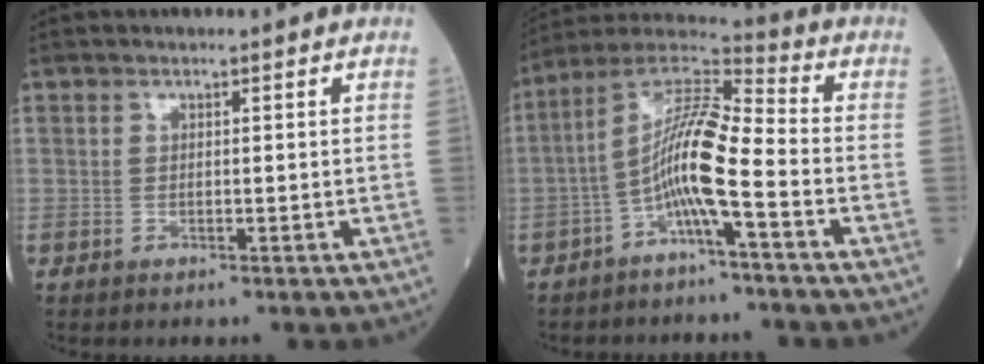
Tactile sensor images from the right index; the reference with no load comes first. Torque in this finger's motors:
{"motor_torque": [0.48, -0.15, 0.65, 0.21]}